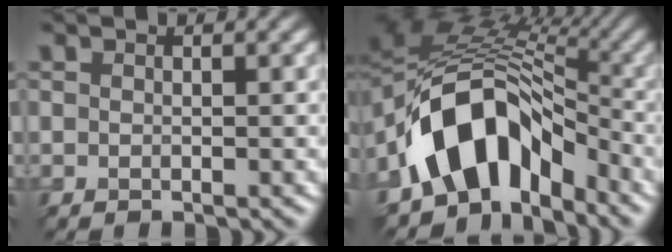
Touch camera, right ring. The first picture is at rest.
{"total": 10.4, "force": [-5.5, 6.4, 6.2], "torque": [-0.108, 0.024, -0.089]}